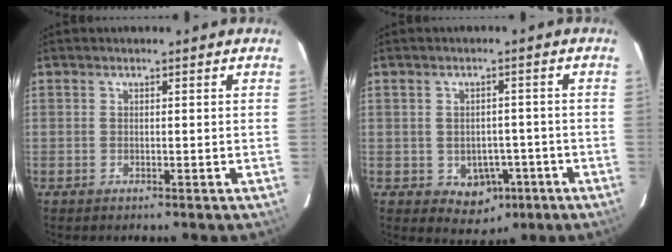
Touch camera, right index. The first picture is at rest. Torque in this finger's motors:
{"motor_torque": [0.58, -0.54, 0.12, 0.00]}